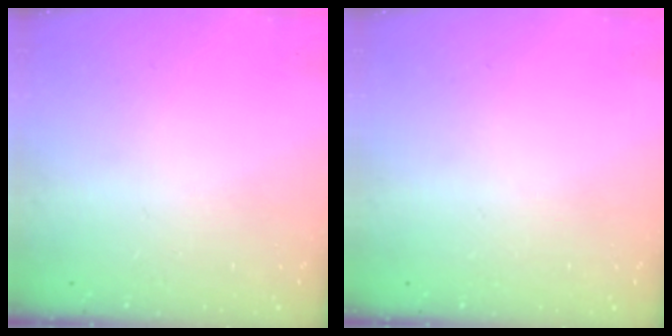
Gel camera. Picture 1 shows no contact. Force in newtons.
{"total": 0.0}